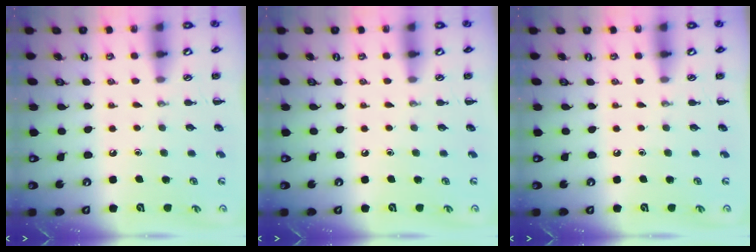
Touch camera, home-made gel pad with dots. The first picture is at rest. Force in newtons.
{"total": 0.0}
{"total": 0.0}